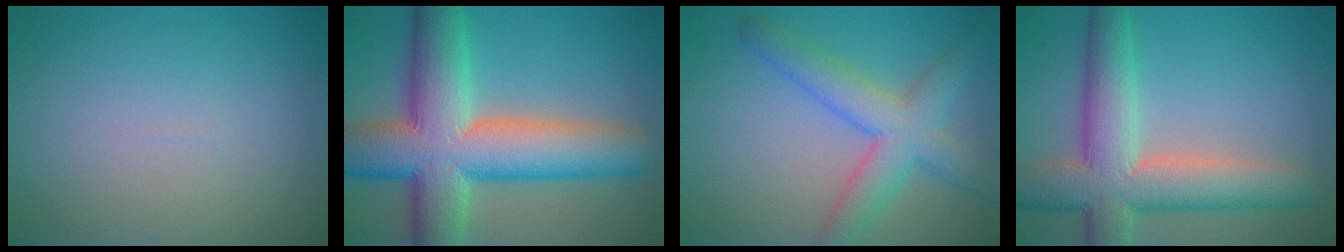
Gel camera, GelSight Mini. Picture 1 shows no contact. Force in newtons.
{"total": 13.5, "press": 13.5, "slide": 0.7}
{"total": 5.6, "press": 5.6, "slide": 0.2}
{"total": 8.9, "press": 8.9, "slide": 0.6}